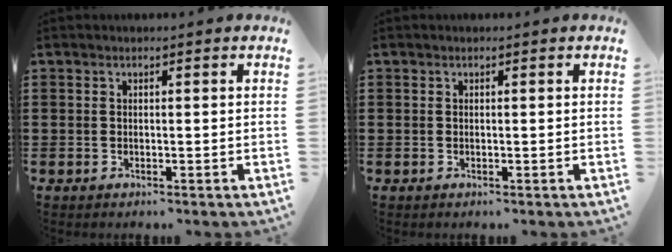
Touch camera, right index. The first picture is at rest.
{"total": 0.0}